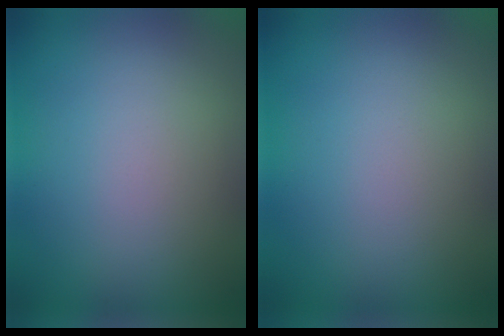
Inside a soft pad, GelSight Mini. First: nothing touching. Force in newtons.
{"total": 0.0}